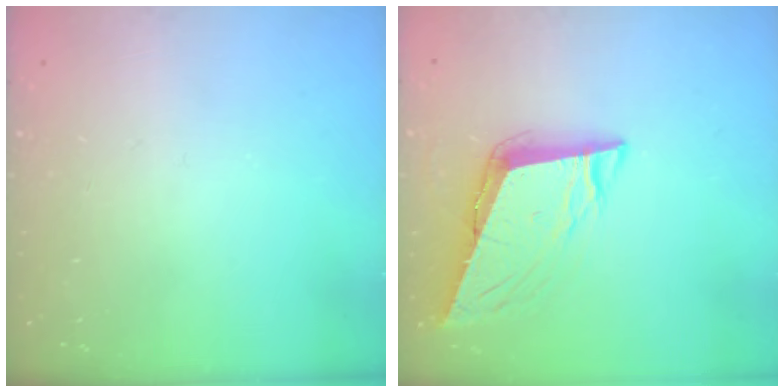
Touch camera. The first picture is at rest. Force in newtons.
{"total": 9.8, "press": 9.3, "slide": 3.0}